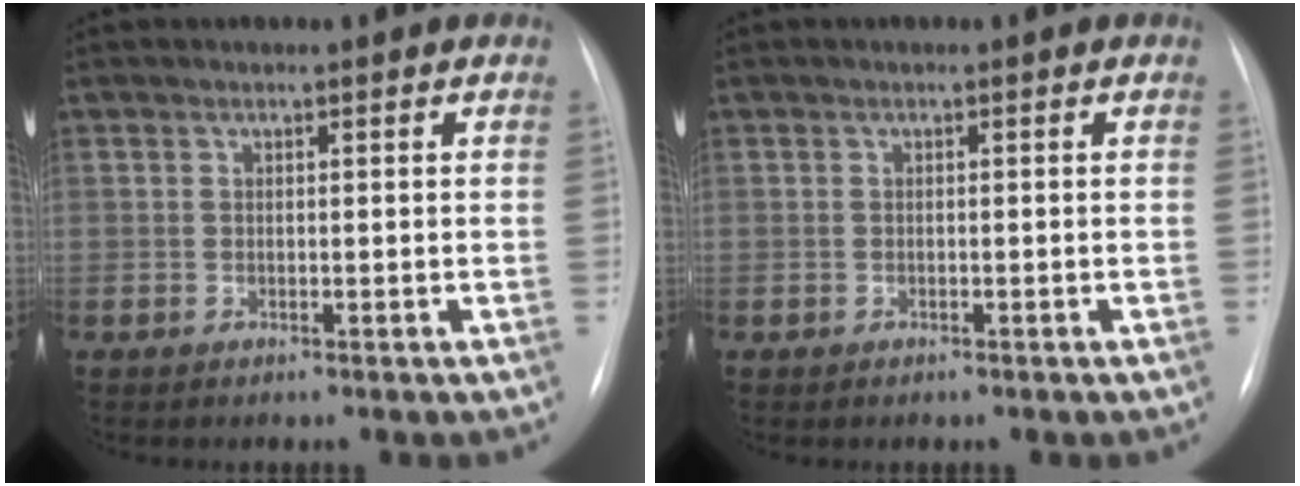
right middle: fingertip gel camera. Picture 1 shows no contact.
{"total": 0.0}